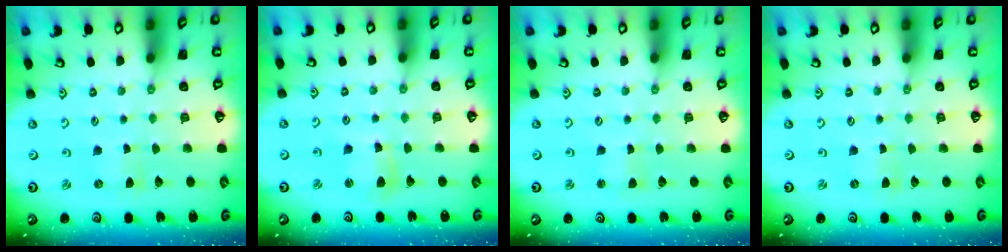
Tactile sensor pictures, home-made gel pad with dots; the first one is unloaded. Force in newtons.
{"total": 5.4, "press": 5.3, "slide": 0.8}
{"total": 0.9, "press": 0.9, "slide": 0.0}
{"total": 0.0}